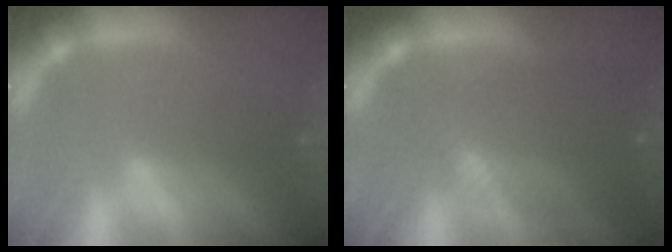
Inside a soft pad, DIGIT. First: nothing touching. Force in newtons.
{"total": 6.0}